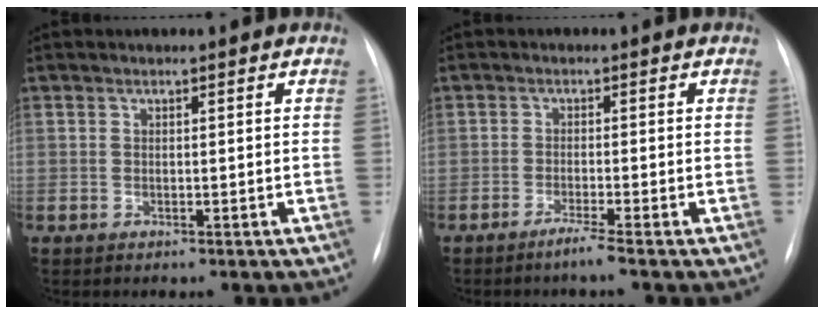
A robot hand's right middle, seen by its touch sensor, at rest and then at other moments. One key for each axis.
{"total": 2.3, "fx": -1.7, "fy": -0.8, "fz": 1.3, "tx": -0.028, "ty": -0.005, "tz": -0.035}